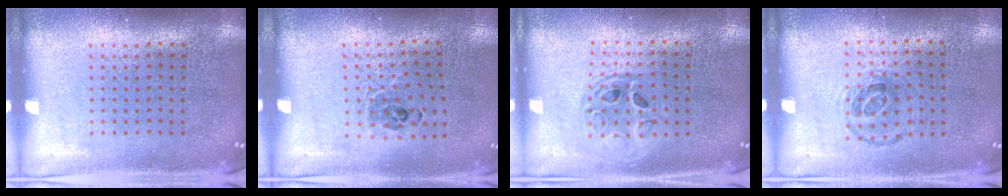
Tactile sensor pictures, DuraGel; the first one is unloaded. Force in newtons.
{"total": 0.8, "press": 0.8, "slide": 0.2}
{"total": 1.5, "press": 1.3, "slide": 0.7}
{"total": 0.9, "press": 0.7, "slide": 0.5}